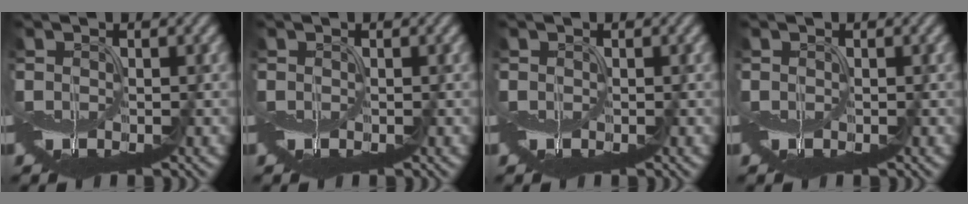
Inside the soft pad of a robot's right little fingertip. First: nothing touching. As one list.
[{"total": 0.0}, {"total": 0.0}, {"total": 0.0}]